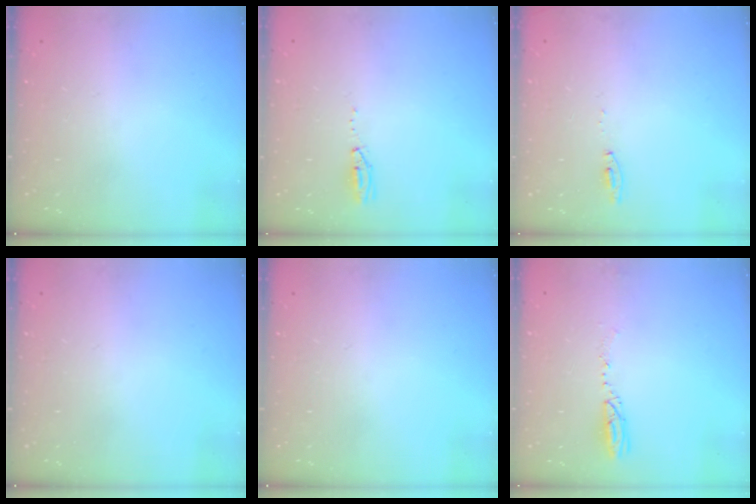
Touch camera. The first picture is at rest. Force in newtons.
{"total": 4.2, "press": 2.6, "slide": 3.3}
{"total": 4.6, "press": 4.6, "slide": 0.5}
{"total": 0.0}
{"total": 0.0}
{"total": 3.6, "press": 3.5, "slide": 0.7}